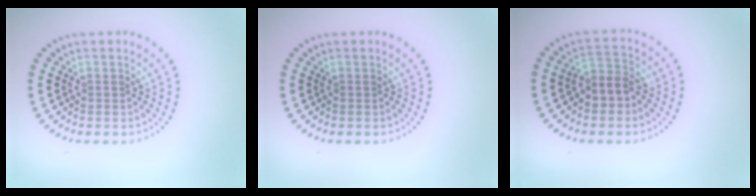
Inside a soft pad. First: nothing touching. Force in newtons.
{"total": 0.0}
{"total": 3.0, "press": 2.6, "slide": 1.4}